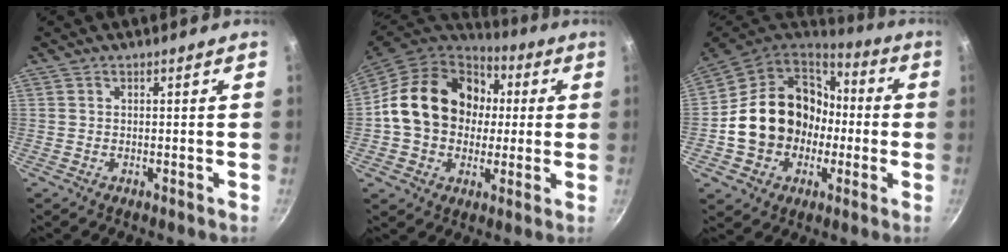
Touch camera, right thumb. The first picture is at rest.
{"total": 20.2, "force": [2.3, 16.2, 11.8], "torque": [-0.173, 0.030, 0.032]}
{"total": 20.2, "force": [-1.1, 16.9, 11.0], "torque": [-0.167, 0.050, -0.006]}